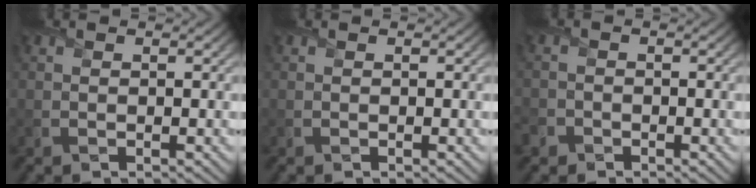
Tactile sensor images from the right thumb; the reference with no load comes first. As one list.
[{"total": 0.0}, {"total": 2.0, "force": [-1.4, 1.4, 0.3], "torque": [-0.005, -0.004, -0.036]}]